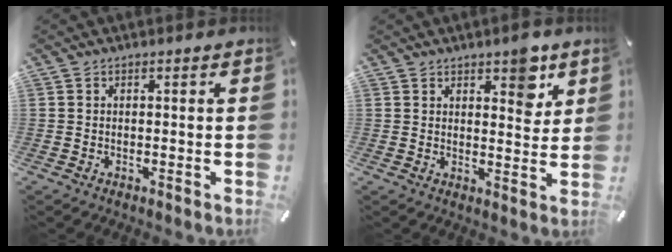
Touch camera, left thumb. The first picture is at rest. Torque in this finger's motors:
{"motor_torque": [1.22, 1.09, 0.61, -0.69, 0.06]}